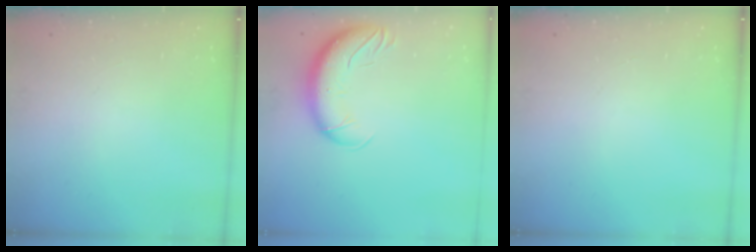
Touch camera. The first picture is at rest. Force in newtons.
{"total": 13.7, "press": 13.2, "slide": 3.6}
{"total": 0.0}